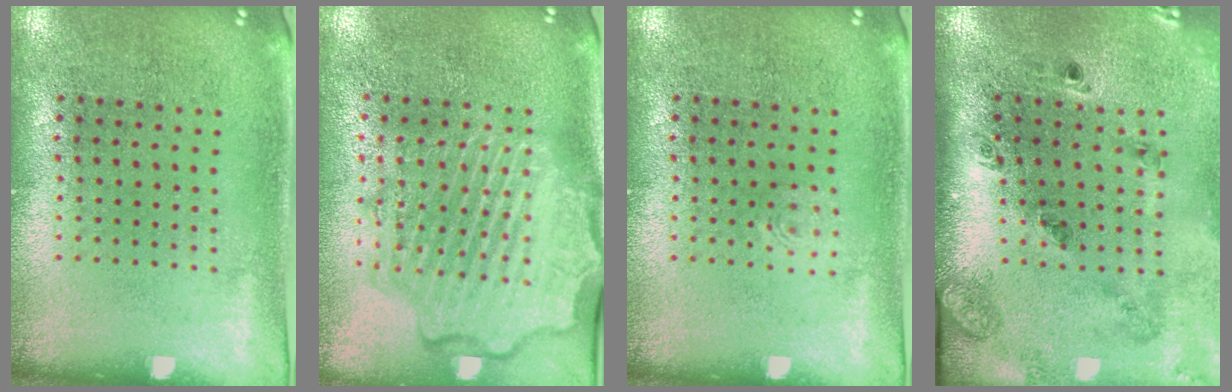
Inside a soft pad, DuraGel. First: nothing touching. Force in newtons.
{"total": 4.2, "press": 4.2, "slide": 0.5}
{"total": 0.6, "press": 0.6, "slide": 0.1}
{"total": 2.0, "press": 1.6, "slide": 1.3}